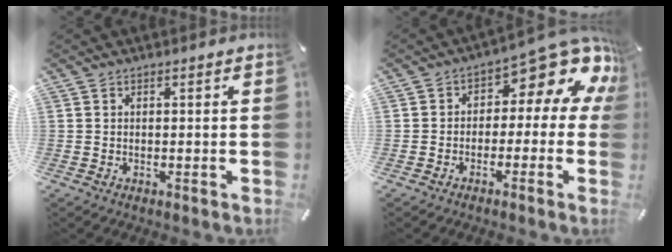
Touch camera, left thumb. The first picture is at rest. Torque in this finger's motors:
{"motor_torque": [0.38, 0.41, 0.60, 0.51, -0.02]}